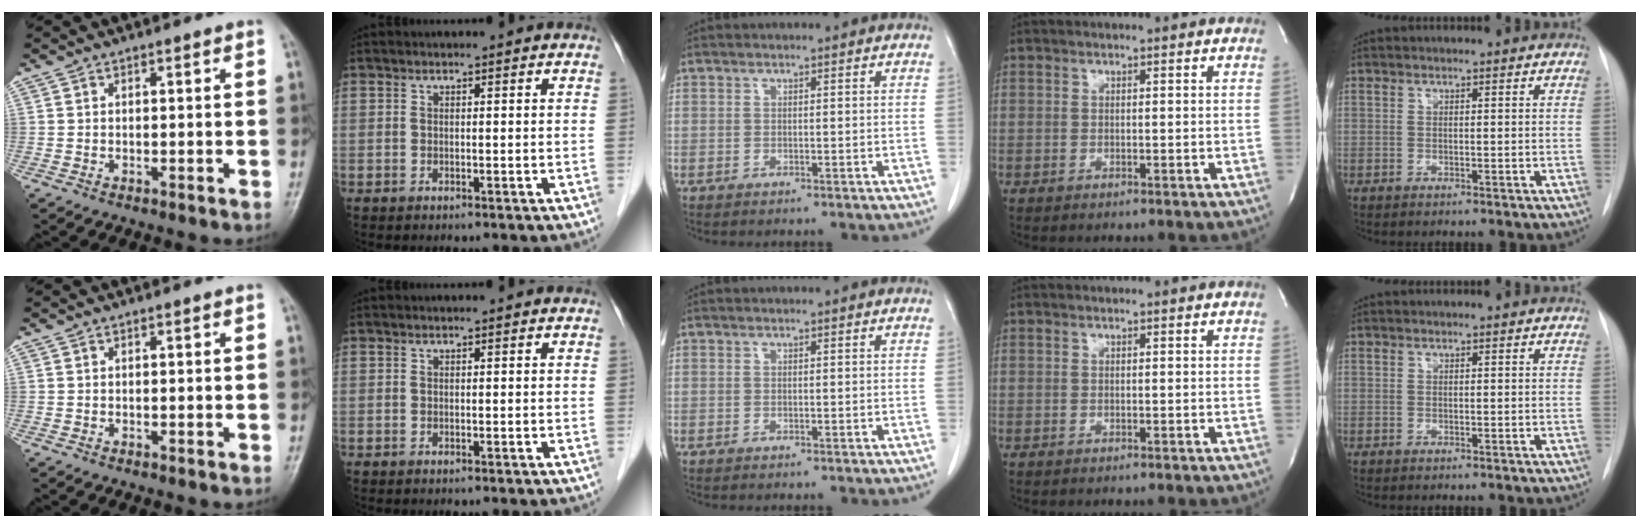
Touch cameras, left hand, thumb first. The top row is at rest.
{}